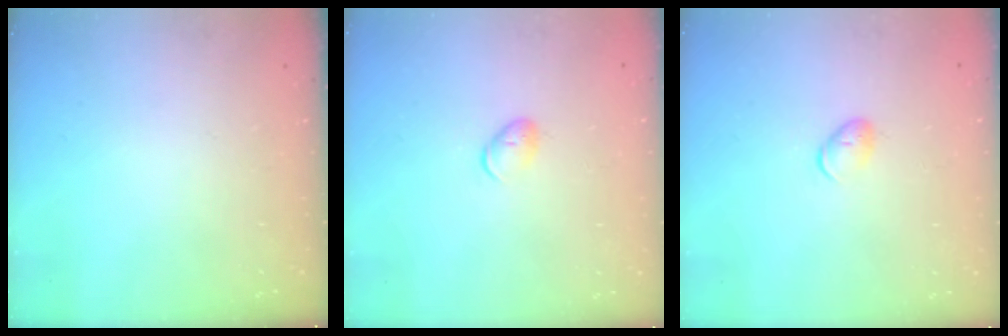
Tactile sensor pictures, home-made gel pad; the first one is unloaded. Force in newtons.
{"total": 4.7, "press": 4.6, "slide": 0.8}
{"total": 4.7, "press": 4.6, "slide": 0.8}